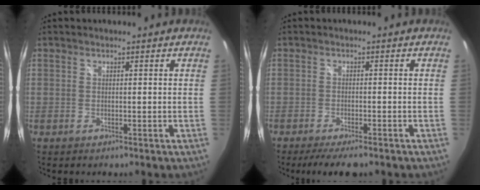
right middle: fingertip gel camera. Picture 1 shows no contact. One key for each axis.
{"total": 6.3, "fx": -5.0, "fy": 1.3, "fz": 3.6, "tx": -0.079, "ty": -0.021, "tz": -0.082}